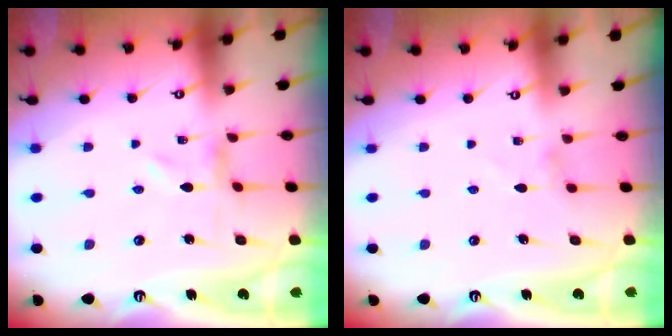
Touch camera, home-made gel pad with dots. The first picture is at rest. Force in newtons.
{"total": 1.2, "press": 1.1, "slide": 0.3}